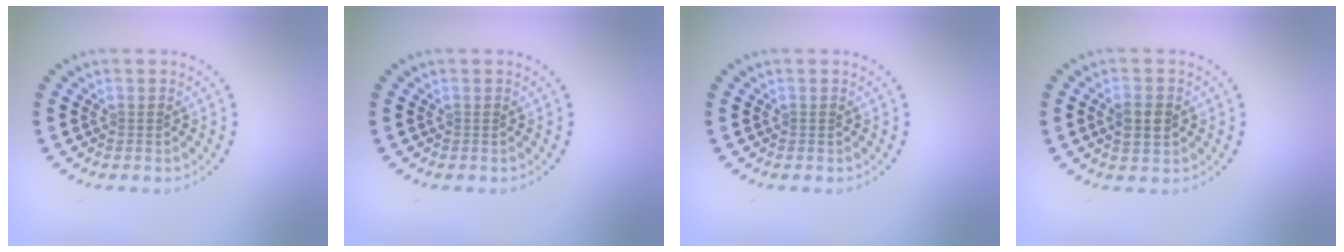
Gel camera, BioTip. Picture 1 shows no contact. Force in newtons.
{"total": 0.0}
{"total": 0.0}
{"total": 2.4, "press": 2.4, "slide": 0.1}